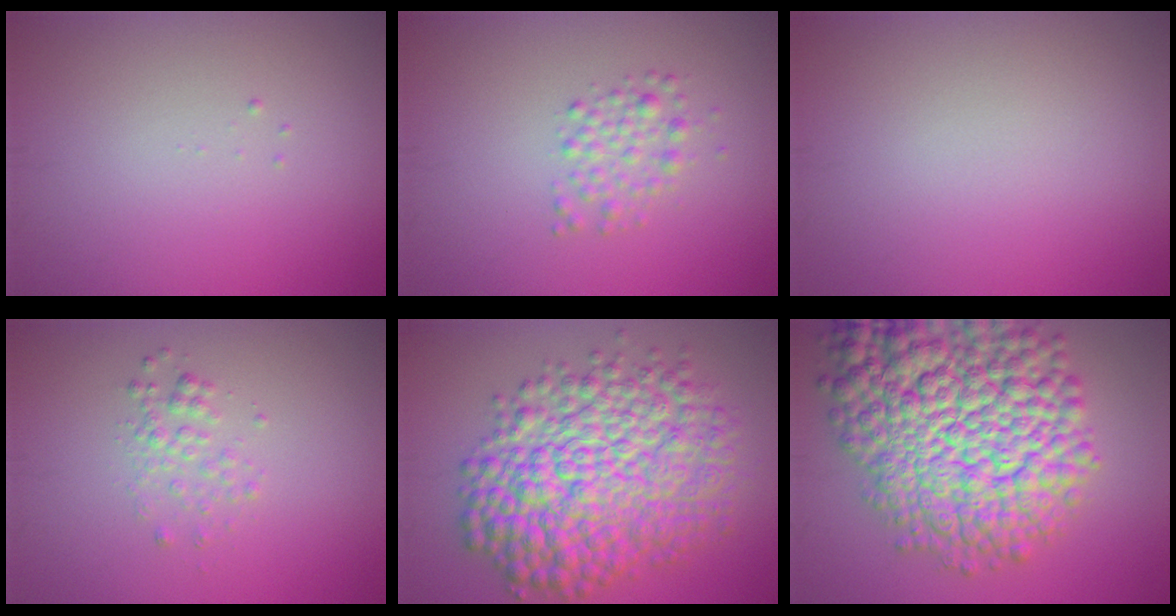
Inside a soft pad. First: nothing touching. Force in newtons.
{"total": 1.9, "press": 1.8, "slide": 0.1}
{"total": 0.0}
{"total": 1.5, "press": 1.5, "slide": 0.1}
{"total": 11.4, "press": 11.4, "slide": 0.1}
{"total": 14.9, "press": 14.9, "slide": 0.6}